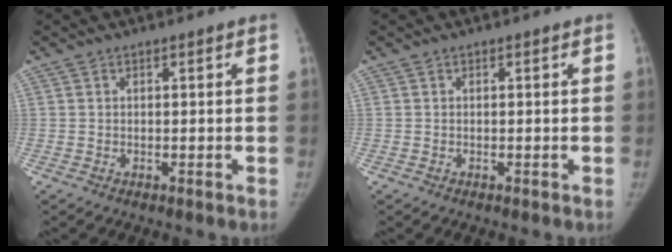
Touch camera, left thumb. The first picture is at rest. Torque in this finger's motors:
{"motor_torque": [0.00, 0.00, 0.04, -0.04, 0.00]}